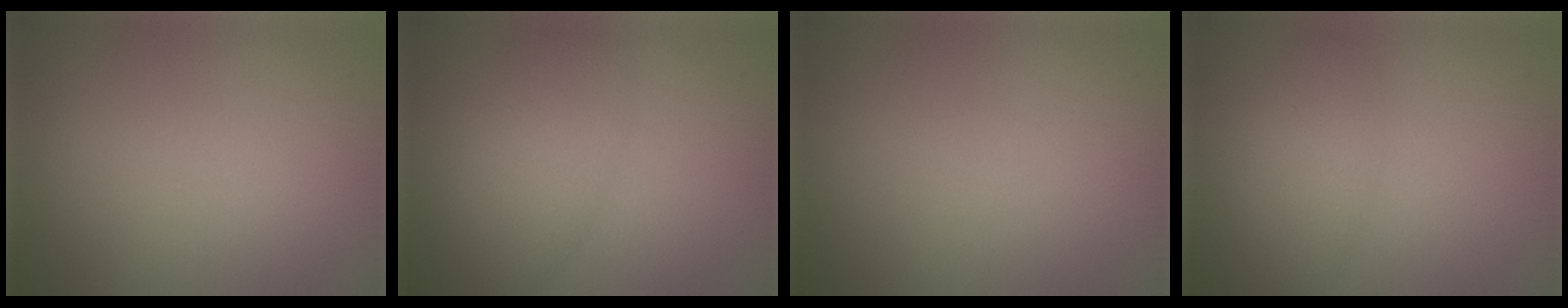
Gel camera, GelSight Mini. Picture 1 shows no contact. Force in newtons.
{"total": 4.0, "press": 4.0, "slide": 0.1}
{"total": 0.0}
{"total": 2.8, "press": 2.8, "slide": 0.1}